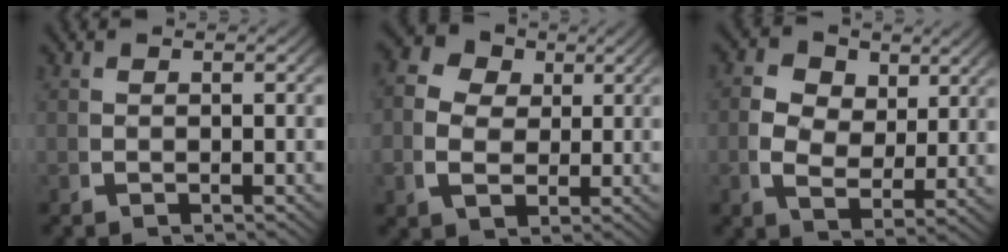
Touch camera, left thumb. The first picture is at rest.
{"total": 6.9, "force": [1.4, 5.6, 3.7], "torque": [-0.078, -0.013, 0.023]}
{"total": 6.0, "force": [1.3, 4.5, 3.7], "torque": [-0.082, -0.030, 0.029]}